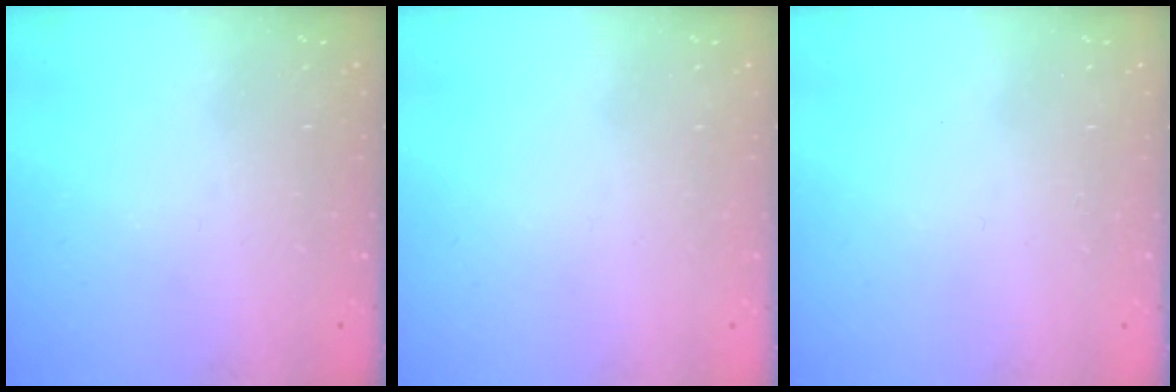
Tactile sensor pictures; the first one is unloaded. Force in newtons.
{"total": 1.6, "press": 1.6, "slide": 0.1}
{"total": 1.6, "press": 1.6, "slide": 0.1}